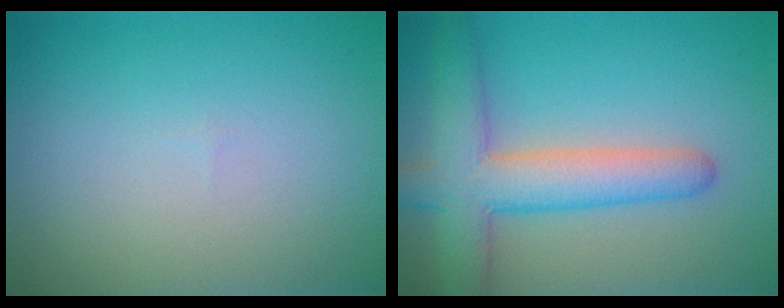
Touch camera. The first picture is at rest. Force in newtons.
{"total": 6.3, "press": 6.3, "slide": 0.4}